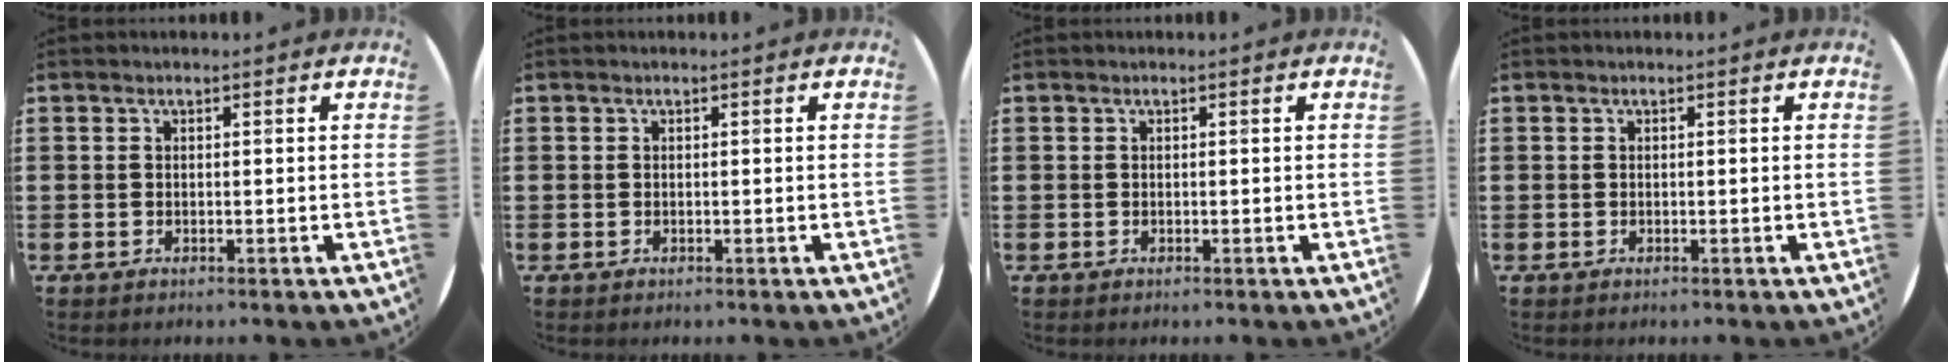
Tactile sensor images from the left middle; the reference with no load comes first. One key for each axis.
{"total": 0.0}
{"total": 0.0}
{"total": 0.0}